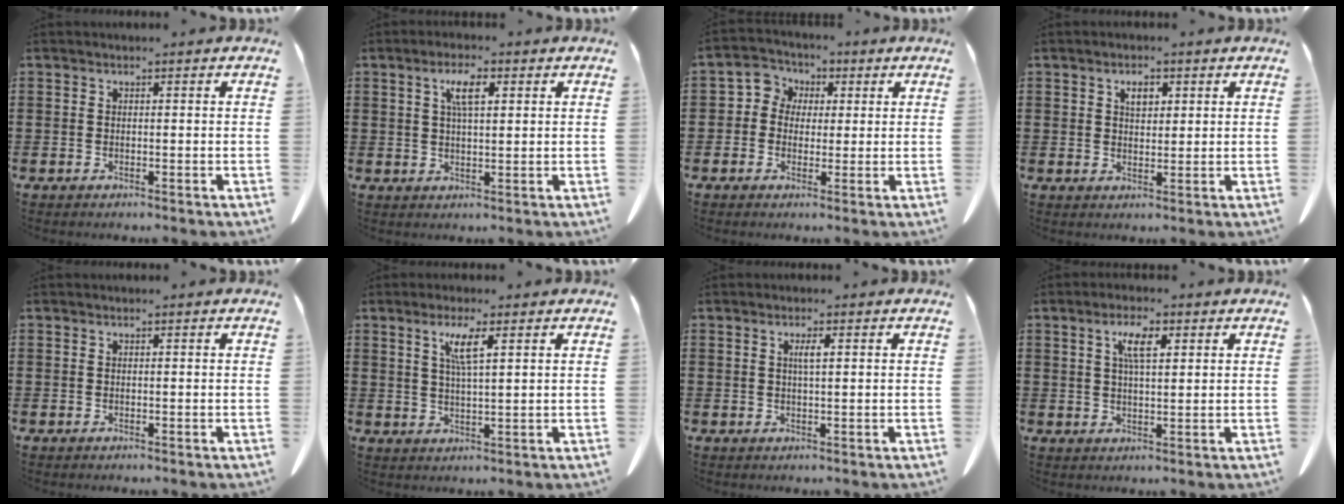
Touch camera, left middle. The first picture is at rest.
{"total": 4.6, "force": [1.8, 1.3, 4.0], "torque": [-0.078, 0.007, 0.027]}
{"total": 3.9, "force": [0.3, 3.8, 0.8], "torque": [-0.037, 0.014, -0.002]}
{"total": 2.5, "force": [1.2, 1.3, 1.8], "torque": [-0.023, -0.001, 0.017]}
{"total": 0.0}
{"total": 4.4, "force": [2.1, 0.4, 3.9], "torque": [-0.082, 0.003, 0.033]}
{"total": 1.8, "force": [0.5, 0.2, 1.8], "torque": [-0.035, 0.000, 0.007]}
{"total": 4.9, "force": [2.2, 1.5, 4.2], "torque": [-0.081, 0.006, 0.033]}